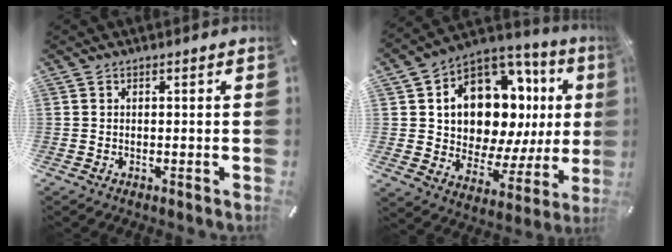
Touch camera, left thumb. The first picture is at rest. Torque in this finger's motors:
{"motor_torque": [1.75, 1.42, 1.32, 0.81, 0.12]}